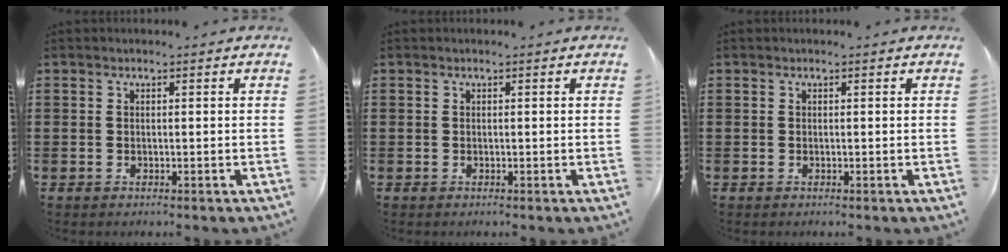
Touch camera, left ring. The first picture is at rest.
{"total": 0.0}
{"total": 0.0}